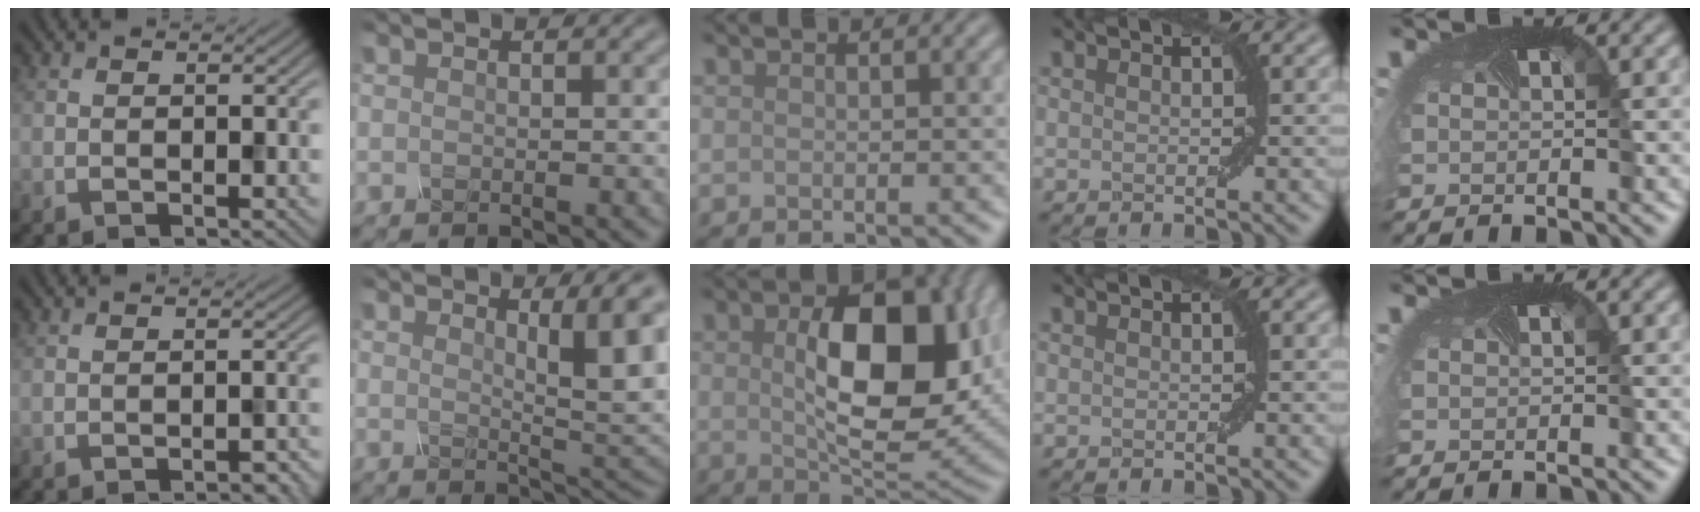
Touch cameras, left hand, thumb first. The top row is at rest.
{"thumb": {"total": 2.4, "force": [-1.7, 0.5, 1.5], "torque": [-0.017, 0.002, -0.023]}, "index": {"total": 6.8, "force": [2.1, 1.6, 6.2], "torque": [-0.073, -0.010, 0.035]}, "middle": {"total": 11.0, "force": [1.0, 5.6, 9.4], "torque": [-0.144, 0.001, 0.023]}}